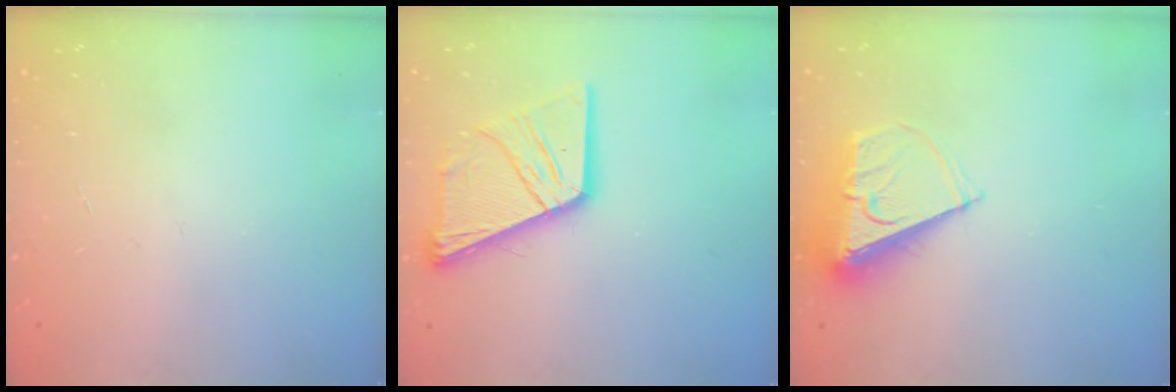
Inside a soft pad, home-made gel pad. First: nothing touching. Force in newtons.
{"total": 16.9, "press": 16.8, "slide": 2.0}
{"total": 8.5, "press": 8.5, "slide": 0.5}